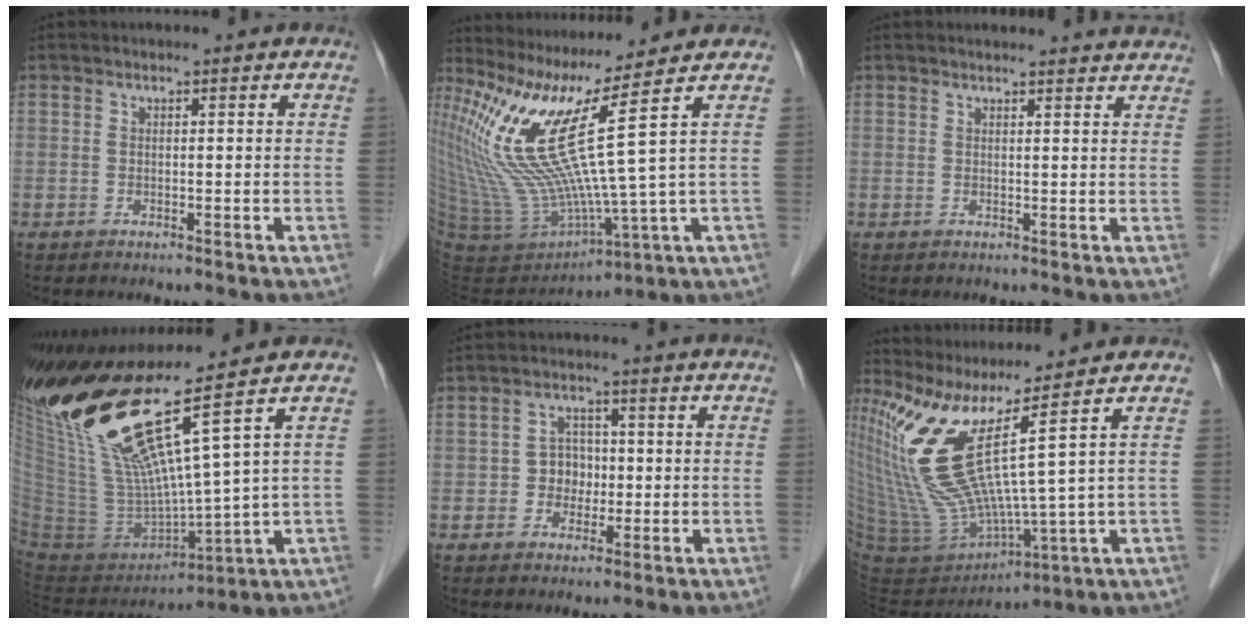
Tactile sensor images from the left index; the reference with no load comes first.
{"total": 14.5, "force": [7.7, -2.9, 11.9], "torque": [-0.237, -0.032, 0.150]}
{"total": 6.7, "force": [6.4, 0.7, 1.6], "torque": [-0.013, 0.011, 0.056]}
{"total": 19.7, "force": [10.8, -0.4, 16.5], "torque": [-0.312, -0.007, 0.200]}
{"total": 3.9, "force": [-0.6, 3.3, 1.8], "torque": [-0.030, 0.012, -0.011]}
{"total": 14.2, "force": [7.1, -1.1, 12.3], "torque": [-0.262, -0.032, 0.145]}